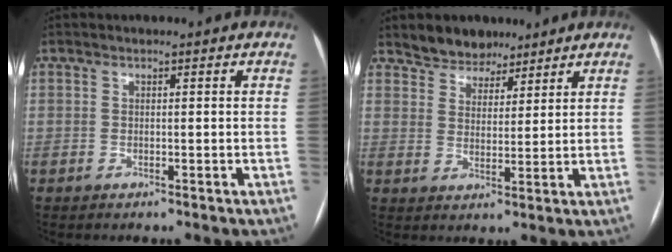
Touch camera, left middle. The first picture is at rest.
{"total": 6.0, "force": [4.9, 3.2, 1.0], "torque": [-0.016, 0.010, 0.087]}